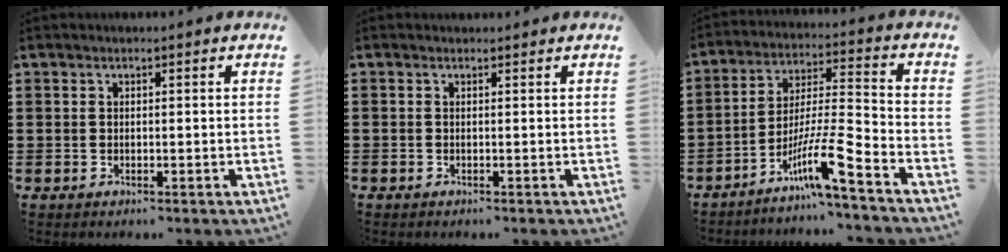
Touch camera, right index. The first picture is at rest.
{"total": 0.0}
{"total": 10.8, "force": [-7.1, 0.7, 8.1], "torque": [-0.158, -0.004, -0.137]}